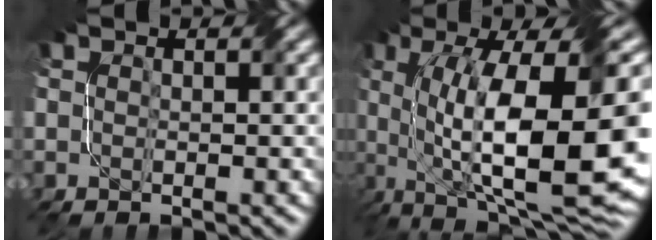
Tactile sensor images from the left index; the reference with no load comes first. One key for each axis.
{"total": 16.4, "fx": -0.6, "fy": 5.7, "fz": 15.3, "tx": -0.252, "ty": -0.001, "tz": 0.007}